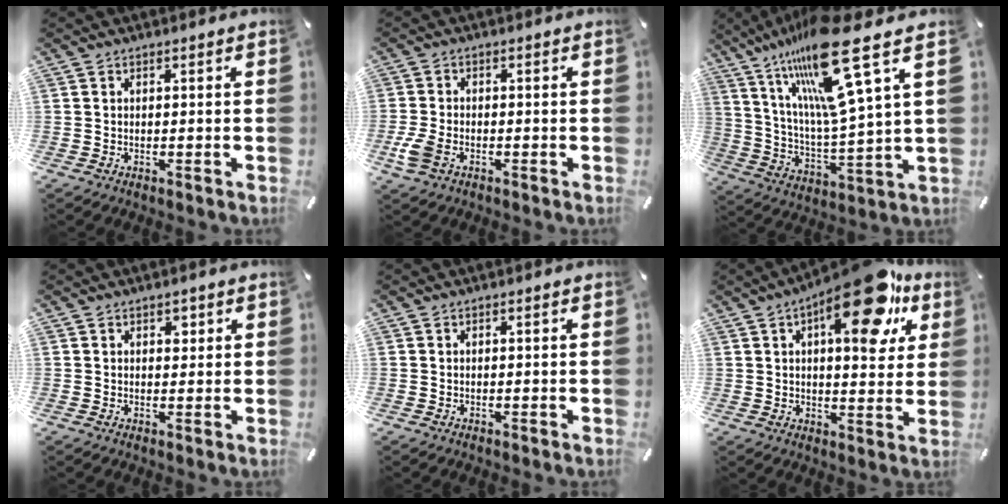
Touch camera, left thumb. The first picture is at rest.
{"total": 4.9, "force": [-2.1, 2.8, 3.5], "torque": [-0.095, -0.005, -0.045]}
{"total": 22.2, "force": [14.7, 3.9, 16.2], "torque": [-0.315, -0.092, 0.230]}
{"total": 1.8, "force": [0.9, 1.4, 0.6], "torque": [0.011, -0.007, 0.010]}
{"total": 0.0}
{"total": 20.3, "force": [11.2, 8.3, 14.7], "torque": [-0.198, -0.061, 0.173]}